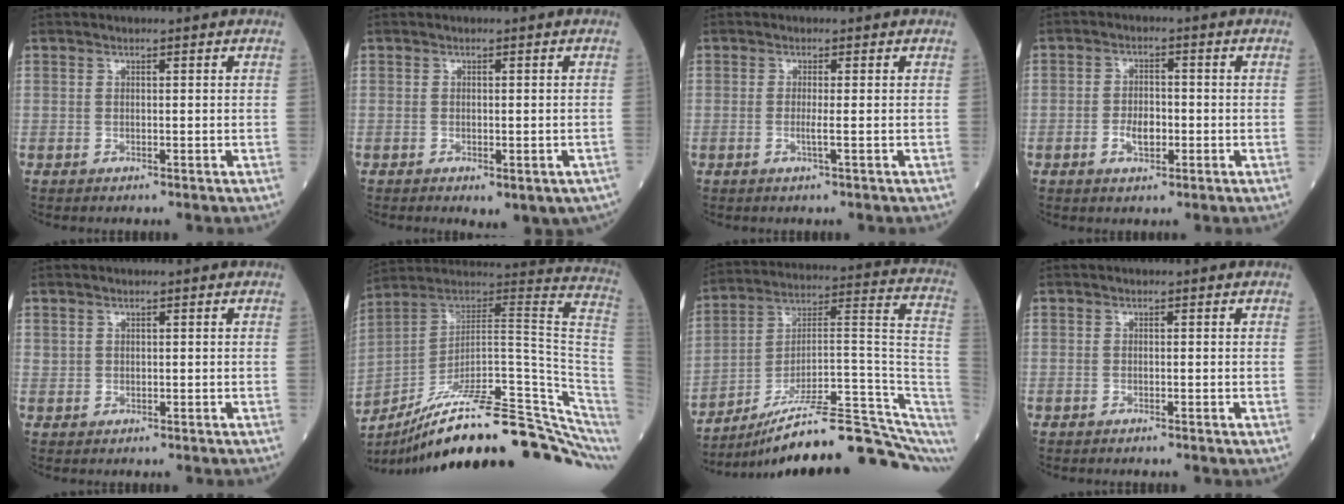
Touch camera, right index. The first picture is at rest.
{"total": 5.2, "force": [-3.3, 2.1, 3.4], "torque": [-0.032, 0.001, -0.037]}
{"total": 1.3, "force": [-0.2, -0.4, 1.2], "torque": [-0.025, -0.001, -0.006]}
{"total": 3.6, "force": [-1.1, 1.9, 2.9], "torque": [-0.053, 0.003, -0.016]}
{"total": 0.6, "force": [0.5, 0.3, 0.0], "torque": [0.002, 0.003, 0.010]}
{"total": 28.3, "force": [-19.1, 4.1, 20.4], "torque": [-0.196, 0.041, -0.285]}
{"total": 22.9, "force": [-16.9, 2.2, 15.3], "torque": [-0.149, 0.051, -0.252]}
{"total": 0.0}